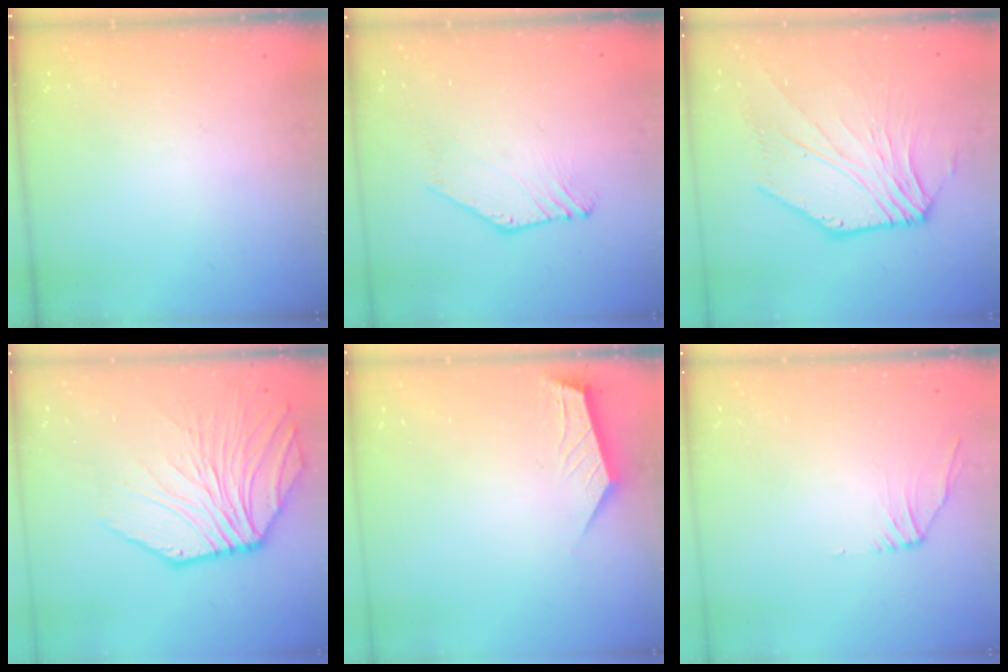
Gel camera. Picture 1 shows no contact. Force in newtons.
{"total": 1.0, "press": 1.0, "slide": 0.0}
{"total": 7.9, "press": 7.8, "slide": 1.3}
{"total": 7.0, "press": 6.9, "slide": 1.4}
{"total": 2.3, "press": 2.3, "slide": 0.3}
{"total": 2.1, "press": 2.0, "slide": 0.6}